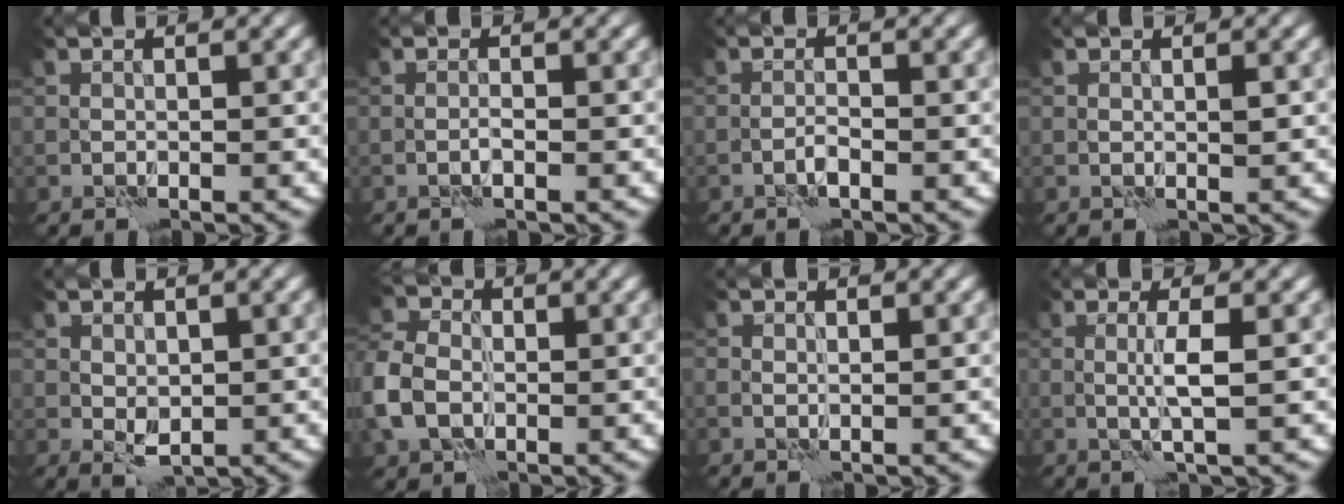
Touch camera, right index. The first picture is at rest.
{"total": 0.5, "force": [-0.2, -0.2, 0.4], "torque": [-0.006, 0.002, -0.004]}
{"total": 0.7, "force": [-0.4, -0.1, 0.6], "torque": [-0.010, 0.002, -0.010]}
{"total": 0.7, "force": [0.3, 0.2, 0.6], "torque": [-0.008, -0.004, 0.007]}
{"total": 1.9, "force": [0.2, 1.3, 1.3], "torque": [-0.022, -0.005, 0.009]}
{"total": 6.3, "force": [-1.3, 4.7, 4.0], "torque": [-0.113, -0.002, -0.041]}
{"total": 0.5, "force": [0.3, 0.2, 0.4], "torque": [-0.007, -0.003, 0.005]}
{"total": 2.0, "force": [0.5, -0.1, 2.0], "torque": [-0.041, -0.004, 0.008]}